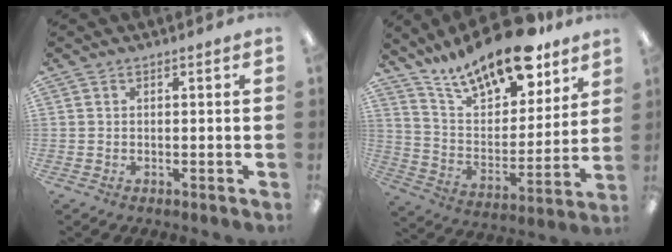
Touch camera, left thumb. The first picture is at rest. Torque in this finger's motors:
{"motor_torque": [2.09, 2.09, 1.46, -1.30, 0.10]}